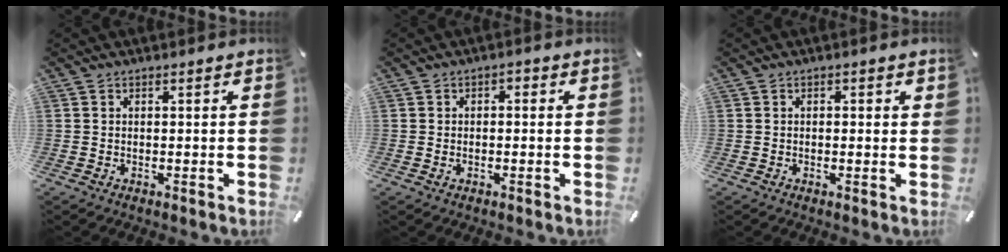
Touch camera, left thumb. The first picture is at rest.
{"total": 1.8, "force": [-0.6, 1.1, 1.2], "torque": [-0.022, 0.004, -0.013]}
{"total": 0.7, "force": [0.0, 0.4, 0.5], "torque": [-0.010, 0.003, -0.001]}